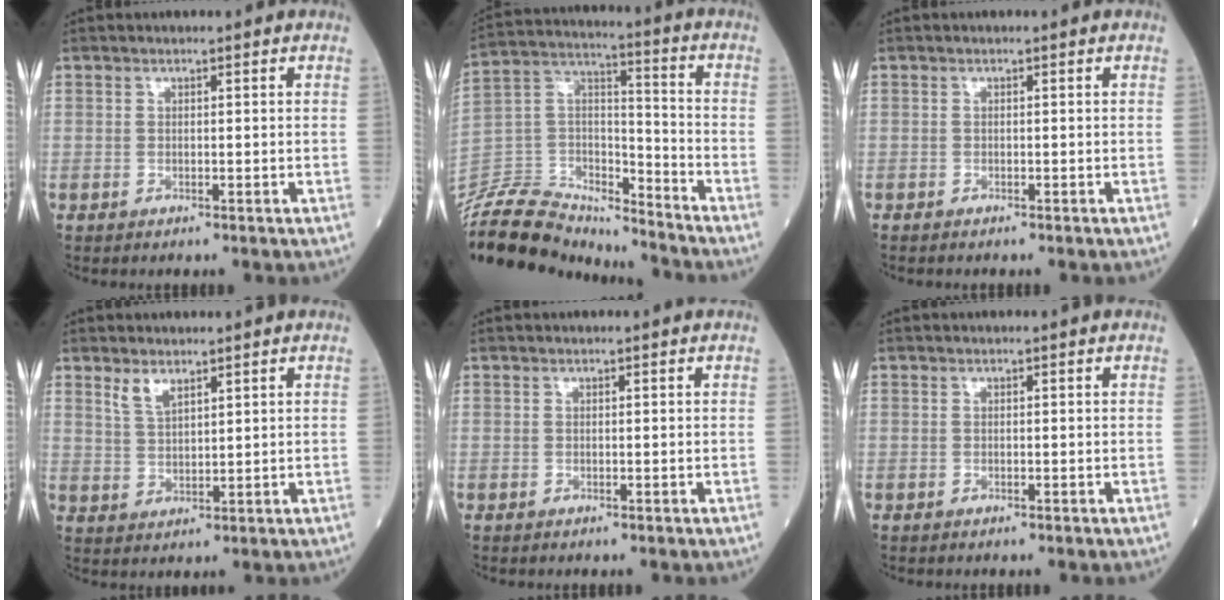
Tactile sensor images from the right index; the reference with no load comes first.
{"total": 19.8, "force": [-18.9, 4.0, 4.1], "torque": [-0.085, 0.039, -0.328]}
{"total": 0.6, "force": [-0.6, 0.1, 0.1], "torque": [-0.004, 0.000, -0.012]}
{"total": 3.1, "force": [2.2, 1.1, 1.8], "torque": [-0.040, -0.002, 0.050]}
{"total": 0.0}
{"total": 0.0}